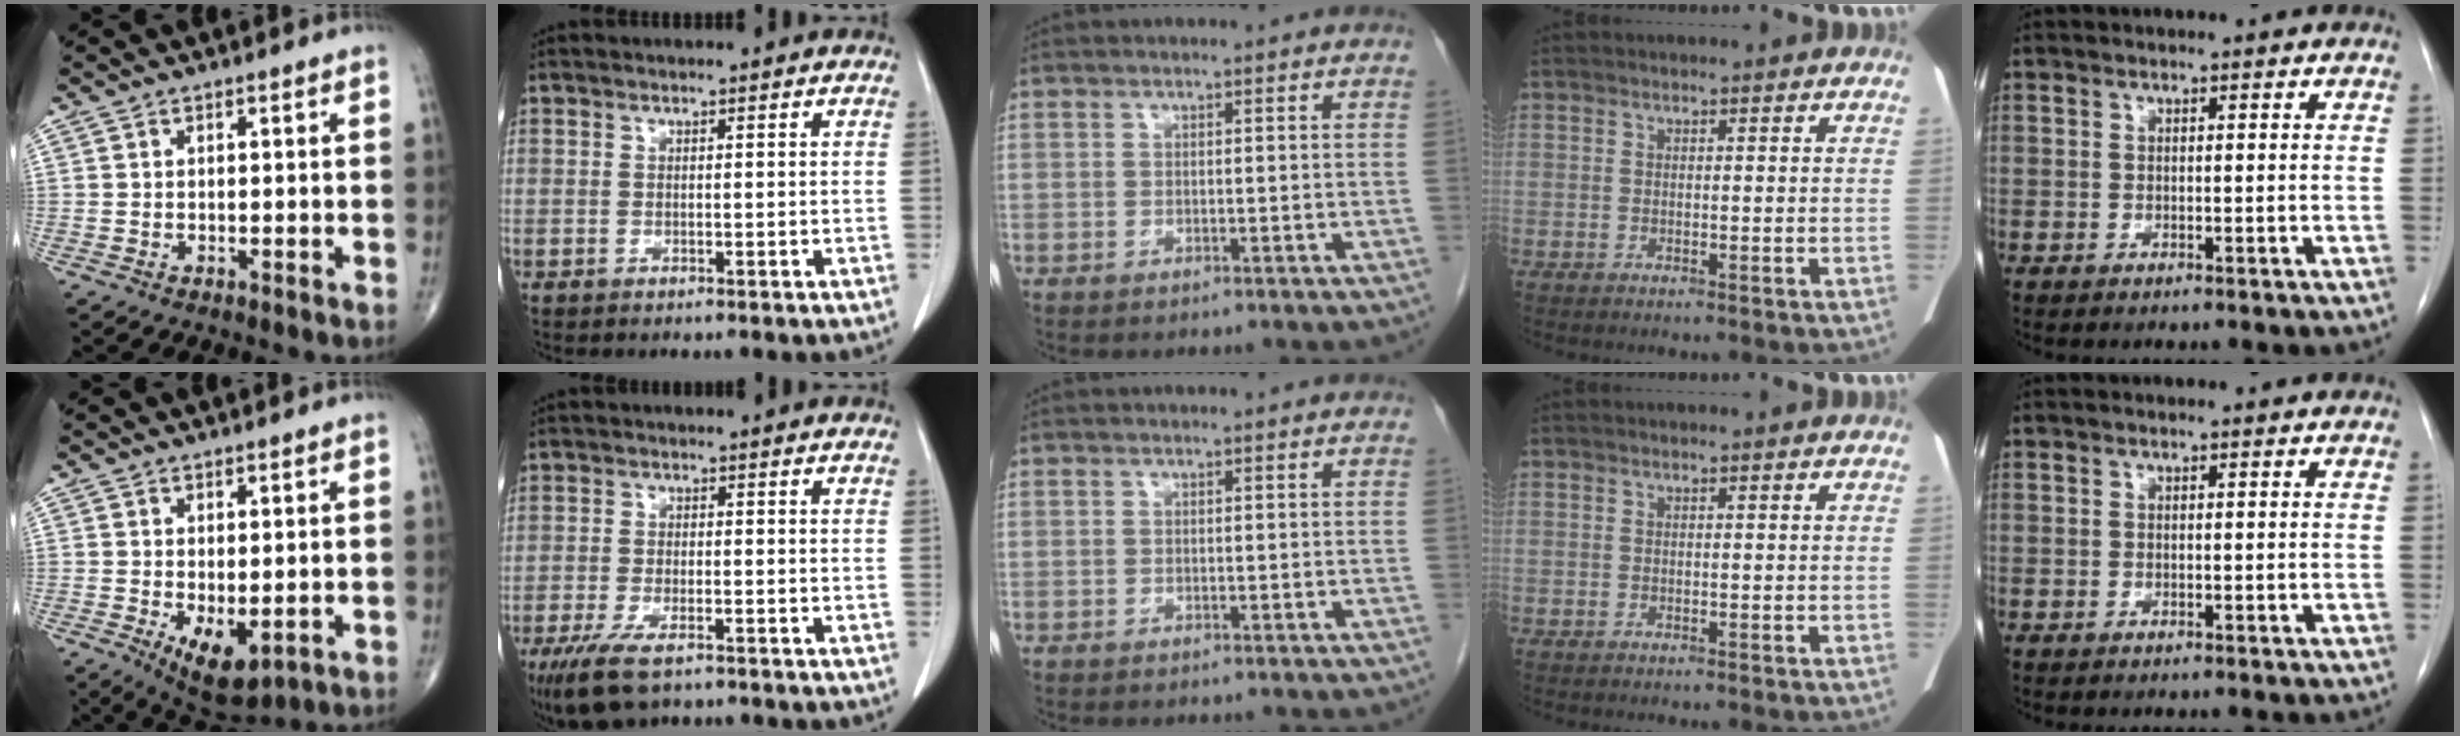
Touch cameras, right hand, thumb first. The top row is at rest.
{"thumb": {"total": 7.7, "force": [-1.8, 3.8, 6.4], "torque": [-0.093, -0.017, -0.012]}, "index": {"total": 9.2, "force": [-6.1, 3.3, 6.1], "torque": [-0.118, -0.018, -0.104]}}